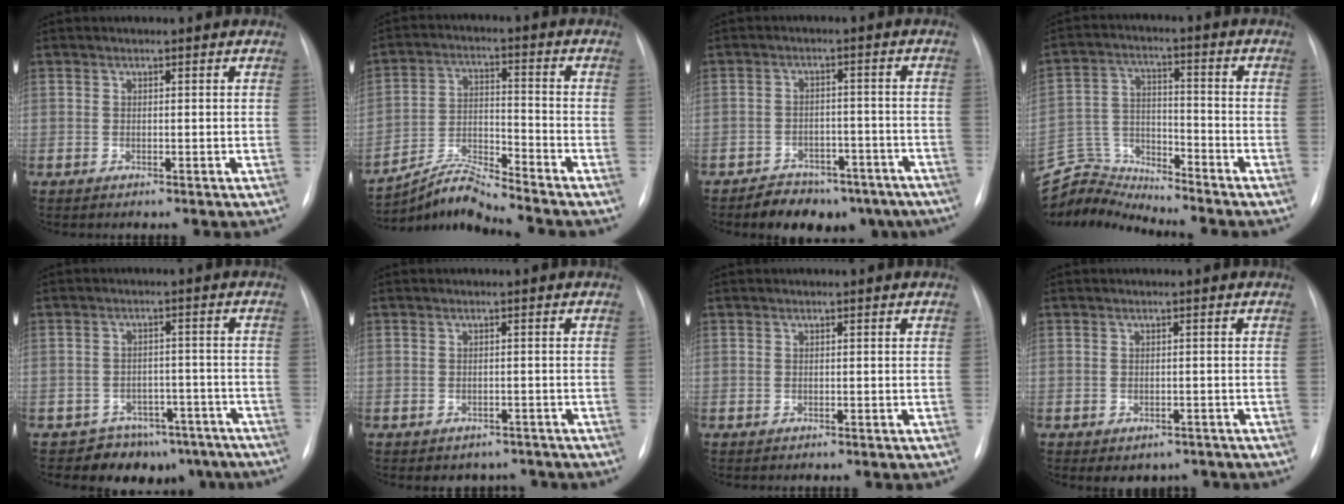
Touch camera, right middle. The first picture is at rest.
{"total": 7.6, "force": [-7.2, -1.6, 1.5], "torque": [-0.042, 0.005, -0.132]}
{"total": 11.5, "force": [-8.9, 6.2, 3.9], "torque": [-0.036, 0.022, -0.112]}
{"total": 9.2, "force": [-9.0, -0.7, -1.8], "torque": [0.027, 0.035, -0.170]}
{"total": 9.9, "force": [-7.7, 6.2, 0.8], "torque": [0.014, 0.036, -0.088]}
{"total": 3.5, "force": [-2.9, 2.0, 0.1], "torque": [0.002, 0.014, -0.034]}
{"total": 0.0}
{"total": 3.8, "force": [-2.9, 2.4, 0.9], "torque": [-0.004, 0.012, -0.031]}